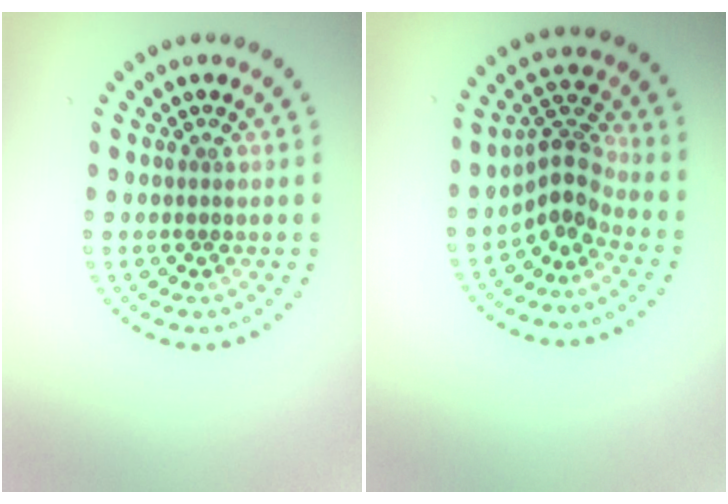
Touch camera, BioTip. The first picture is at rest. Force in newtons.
{"total": 3.3, "press": 2.3, "slide": 2.4}